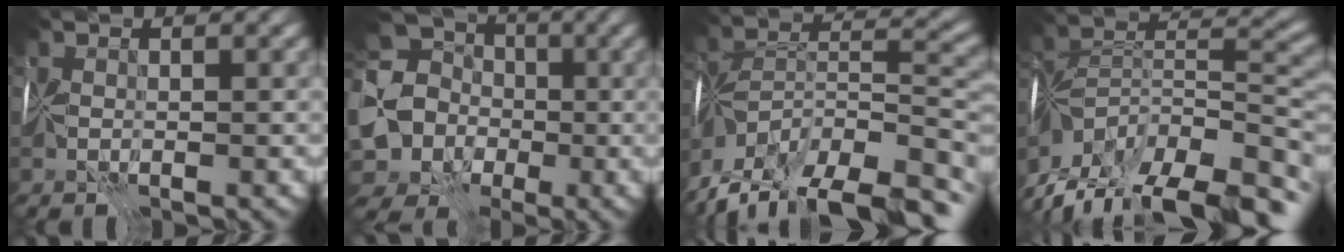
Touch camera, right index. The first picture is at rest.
{"total": 15.7, "force": [-1.4, 14.8, 5.0], "torque": [-0.144, 0.004, -0.055]}
{"total": 16.9, "force": [-11.8, 7.1, 9.9], "torque": [-0.190, -0.006, -0.174]}
{"total": 16.6, "force": [-10.4, 6.8, 11.0], "torque": [-0.211, 0.010, -0.160]}